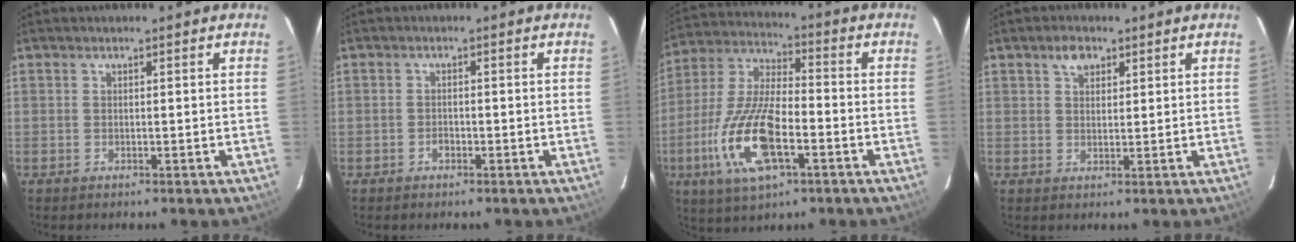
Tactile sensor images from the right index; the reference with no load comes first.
{"total": 1.1, "force": [-0.8, 0.7, 0.5], "torque": [-0.010, 0.003, -0.013]}
{"total": 17.0, "force": [-6.1, 6.4, 14.6], "torque": [-0.317, -0.013, -0.116]}
{"total": 3.3, "force": [1.9, 2.1, 1.7], "torque": [-0.026, 0.010, 0.034]}